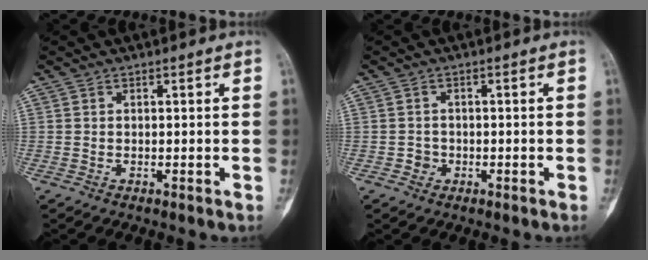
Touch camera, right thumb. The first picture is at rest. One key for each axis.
{"total": 1.6, "fx": -0.6, "fy": 1.4, "fz": 0.3, "tx": 0.004, "ty": 0.007, "tz": -0.013}